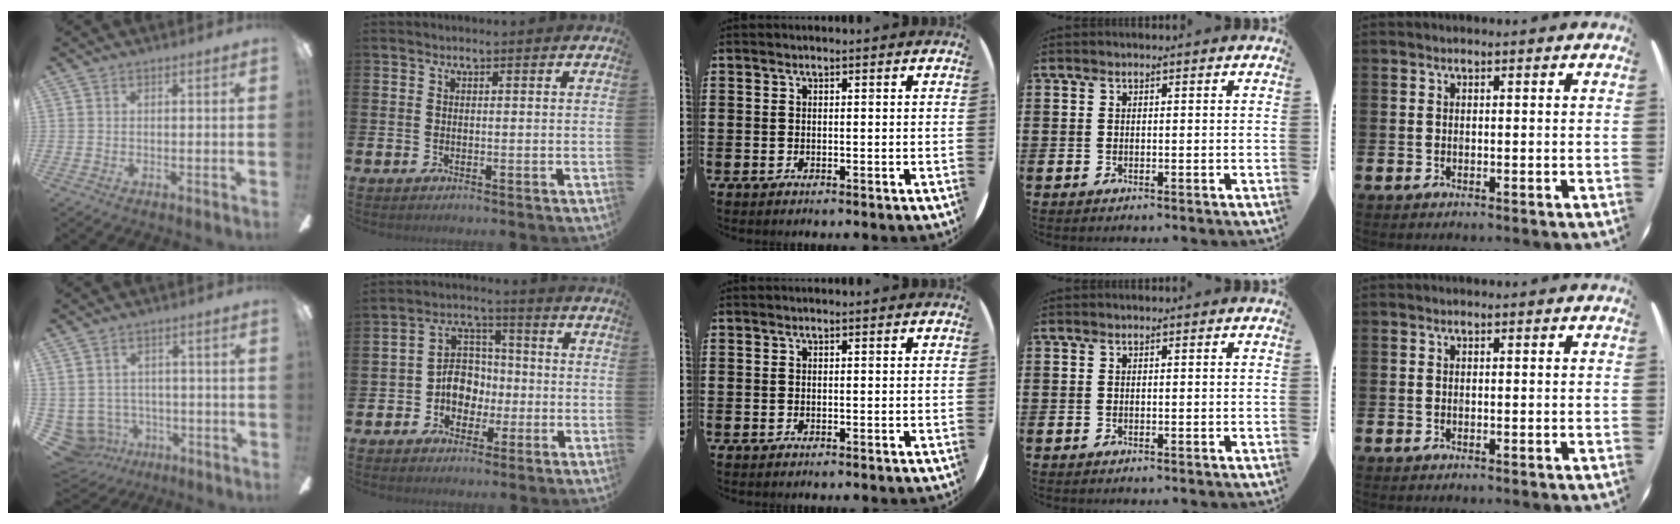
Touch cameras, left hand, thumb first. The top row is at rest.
{"thumb": {"total": 6.1, "force": [-2.1, 5.4, 1.8], "torque": [-0.084, 0.003, -0.039]}, "index": {"total": 6.1, "force": [-1.0, 5.4, 2.7], "torque": [-0.059, 0.010, -0.023]}}